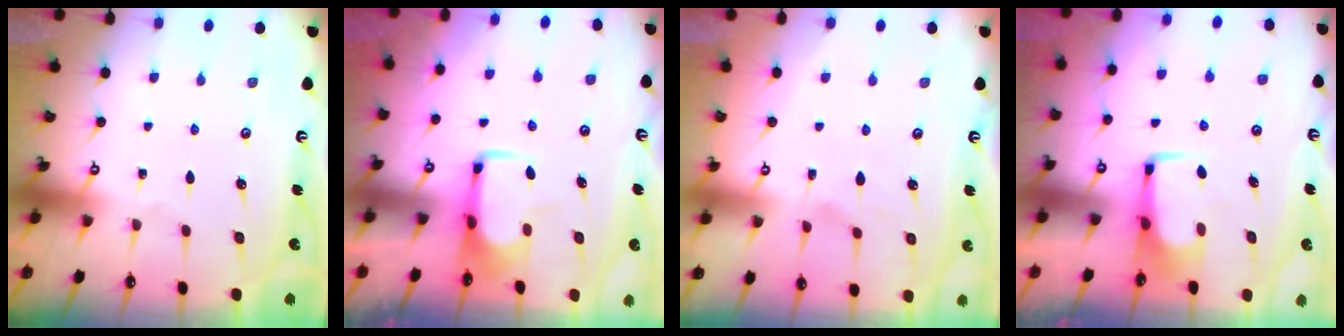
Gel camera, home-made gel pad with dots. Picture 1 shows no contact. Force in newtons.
{"total": 1.9, "press": 1.9, "slide": 0.4}
{"total": 2.2, "press": 1.8, "slide": 1.2}
{"total": 1.8, "press": 1.7, "slide": 0.6}